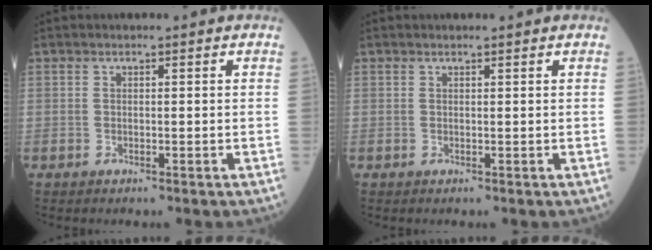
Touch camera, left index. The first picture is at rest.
{"total": 1.2, "force": [1.1, 0.1, 0.6], "torque": [-0.009, 0.009, 0.019]}